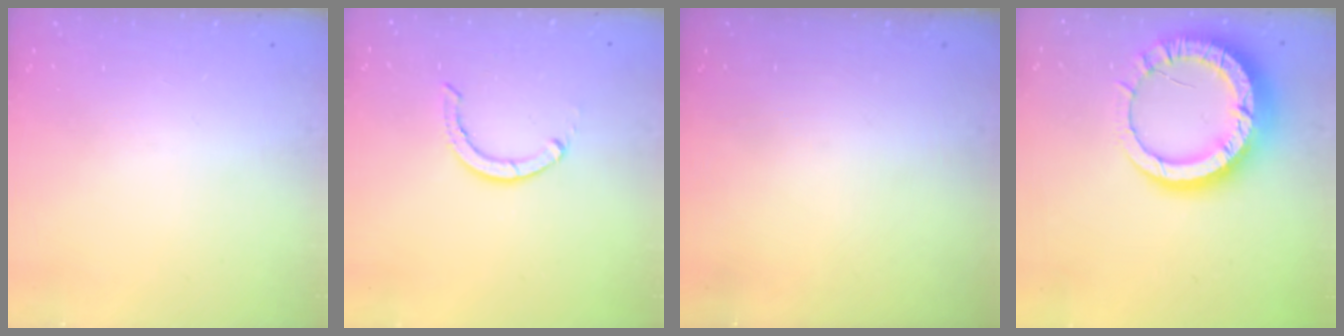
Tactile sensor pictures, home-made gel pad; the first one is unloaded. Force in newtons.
{"total": 2.9, "press": 2.9, "slide": 0.1}
{"total": 0.0}
{"total": 14.9, "press": 14.8, "slide": 1.5}